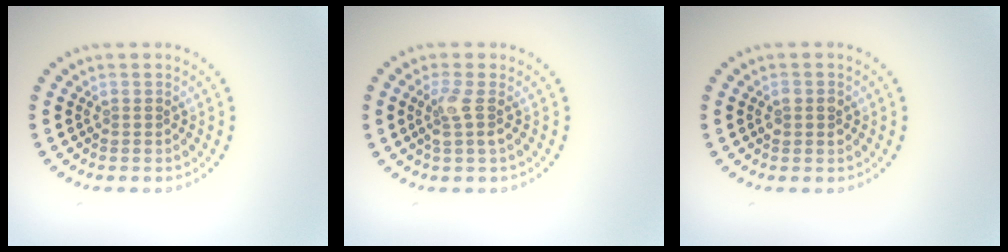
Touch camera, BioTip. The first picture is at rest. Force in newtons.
{"total": 1.9, "press": 1.5, "slide": 1.2}
{"total": 1.2, "press": 1.2, "slide": 0.1}